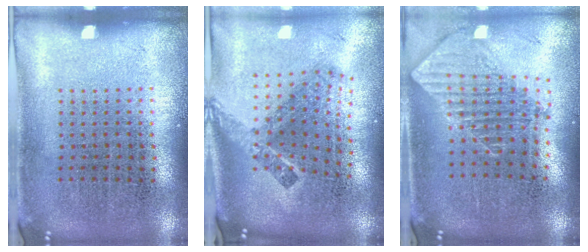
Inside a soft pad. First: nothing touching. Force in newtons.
{"total": 2.4, "press": 1.6, "slide": 1.9}
{"total": 1.9, "press": 1.5, "slide": 1.2}